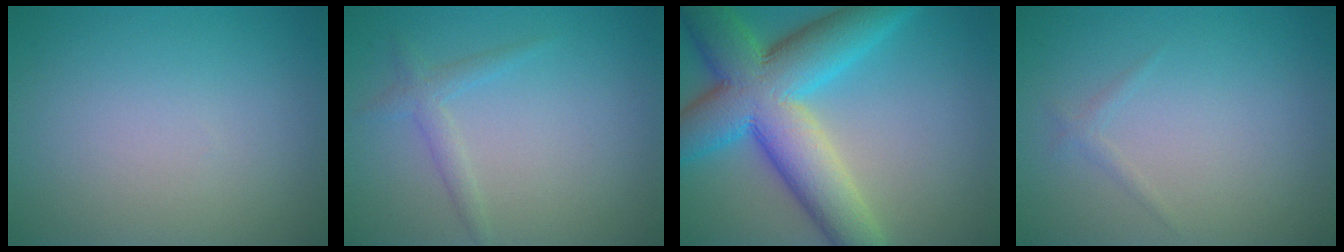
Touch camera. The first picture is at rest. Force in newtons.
{"total": 1.6, "press": 1.6, "slide": 0.1}
{"total": 10.7, "press": 10.7, "slide": 0.8}
{"total": 0.7, "press": 0.7, "slide": 0.0}